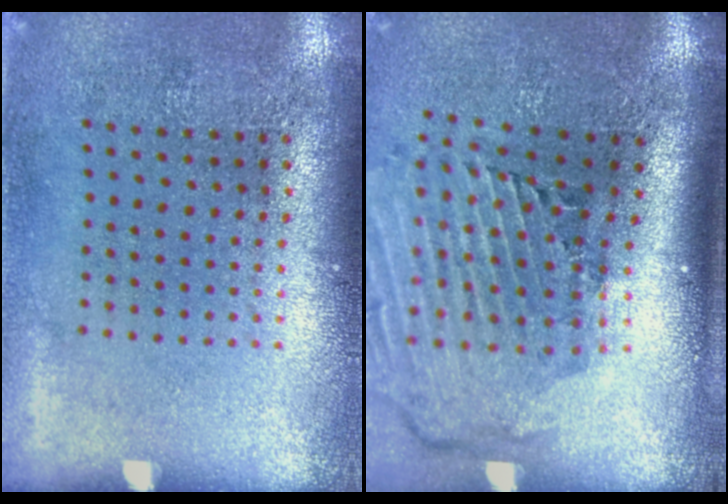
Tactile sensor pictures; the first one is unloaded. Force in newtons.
{"total": 3.0, "press": 2.1, "slide": 2.1}